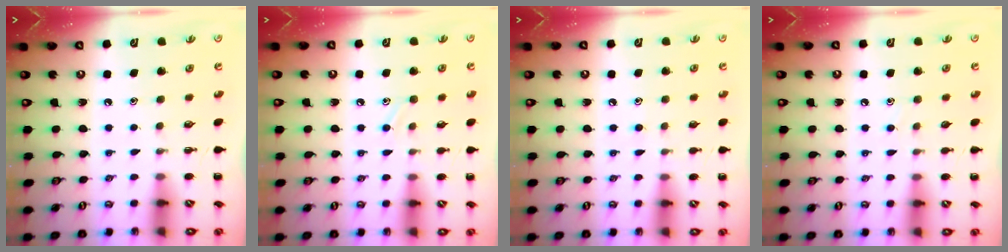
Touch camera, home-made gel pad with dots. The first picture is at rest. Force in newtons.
{"total": 7.8, "press": 7.4, "slide": 2.5}
{"total": 4.3, "press": 3.9, "slide": 1.8}
{"total": 2.5, "press": 2.3, "slide": 0.9}